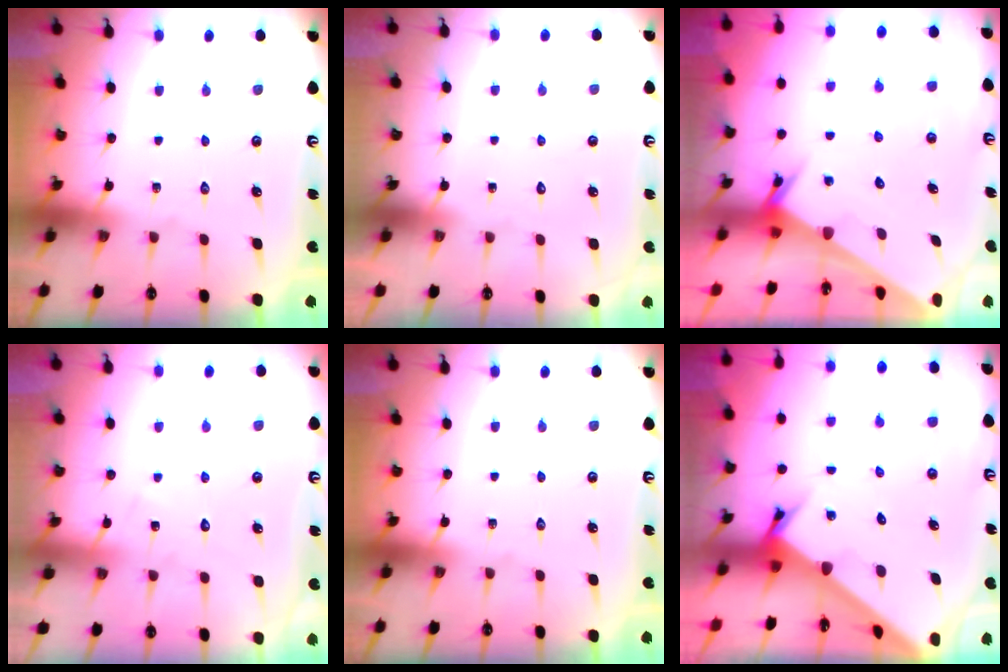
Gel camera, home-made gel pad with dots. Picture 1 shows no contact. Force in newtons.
{"total": 1.5, "press": 1.5, "slide": 0.1}
{"total": 2.4, "press": 2.4, "slide": 0.1}
{"total": 5.5, "press": 5.5, "slide": 0.1}
{"total": 0.0}
{"total": 2.9, "press": 2.9, "slide": 0.2}